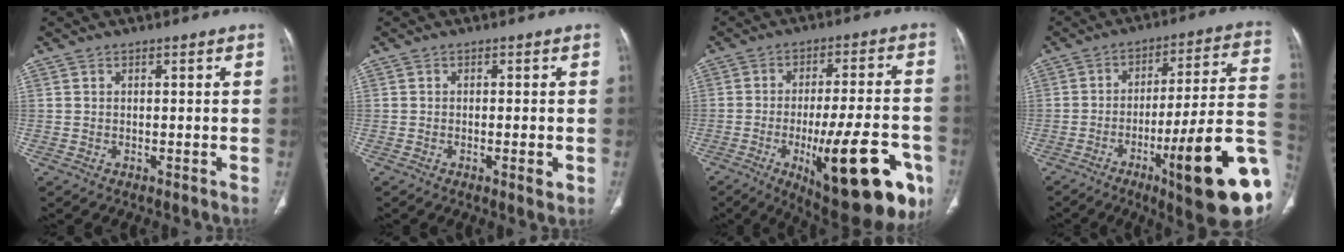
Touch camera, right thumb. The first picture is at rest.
{"total": 2.6, "force": [-0.8, 0.6, 2.4], "torque": [-0.037, -0.004, -0.012]}
{"total": 24.2, "force": [-9.2, 7.7, 21.1], "torque": [-0.255, 0.020, -0.116]}
{"total": 24.8, "force": [-8.6, 4.0, 22.9], "torque": [-0.259, 0.029, -0.120]}